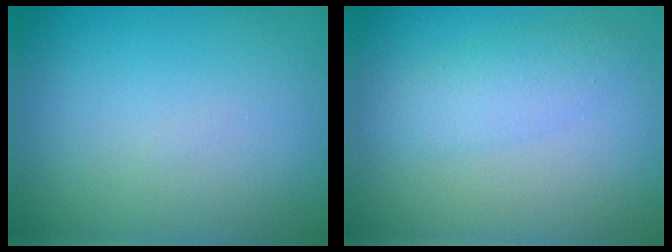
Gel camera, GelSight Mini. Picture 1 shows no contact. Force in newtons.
{"total": 2.2, "press": 2.2, "slide": 0.1}